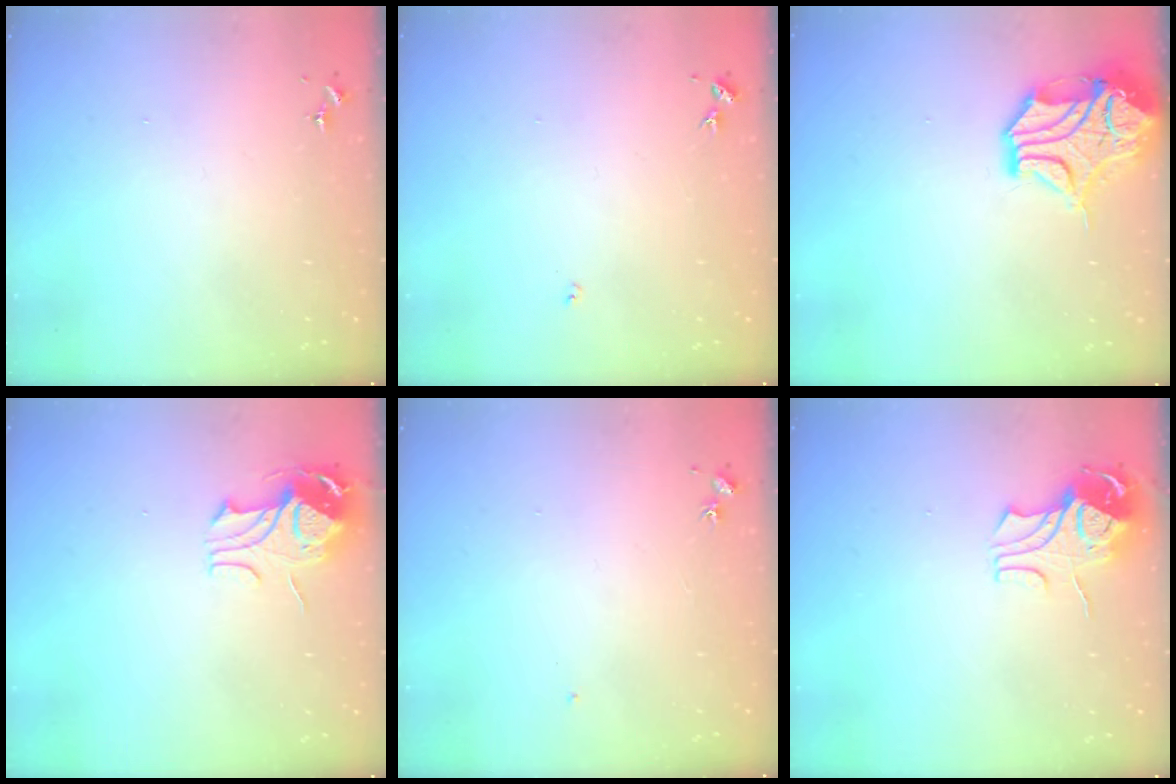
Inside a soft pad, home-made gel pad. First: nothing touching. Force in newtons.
{"total": 3.0, "press": 3.0, "slide": 0.4}
{"total": 15.8, "press": 15.6, "slide": 2.5}
{"total": 9.6, "press": 9.6, "slide": 1.1}
{"total": 4.4, "press": 4.4, "slide": 0.5}
{"total": 9.3, "press": 9.3, "slide": 1.2}